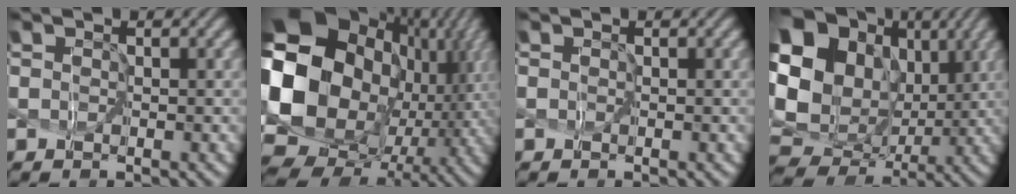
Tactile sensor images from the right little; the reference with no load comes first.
{"total": 20.7, "force": [1.7, 16.5, 12.5], "torque": [-0.296, -0.028, 0.037]}
{"total": 0.0}
{"total": 16.8, "force": [3.6, 13.7, 9.0], "torque": [-0.224, 0.007, 0.089]}